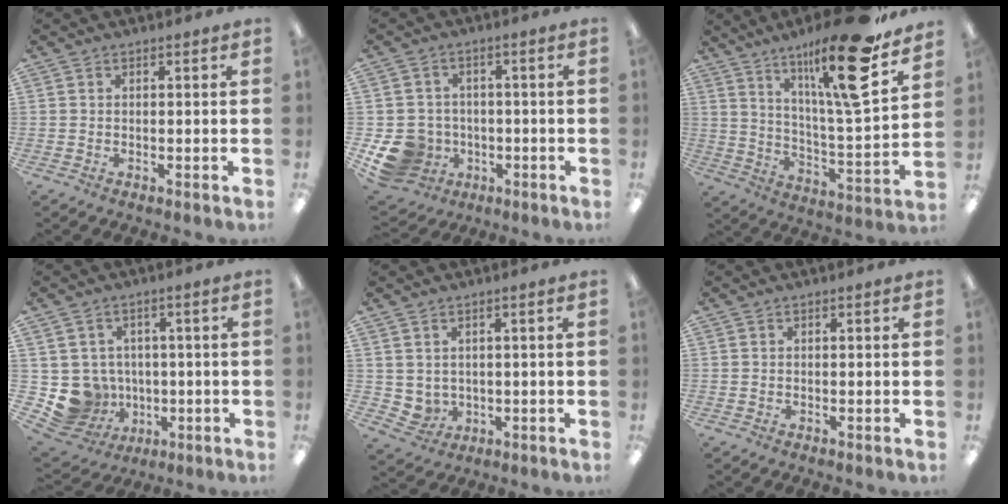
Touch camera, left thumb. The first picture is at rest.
{"total": 10.5, "force": [-3.6, 9.1, 3.9], "torque": [-0.104, 0.022, -0.055]}
{"total": 21.1, "force": [14.2, 3.2, 15.3], "torque": [-0.249, -0.087, 0.218]}
{"total": 8.7, "force": [-1.0, 8.5, 1.8], "torque": [-0.063, 0.001, -0.006]}
{"total": 3.4, "force": [1.8, 2.9, 0.7], "torque": [-0.023, -0.007, 0.037]}
{"total": 0.0}